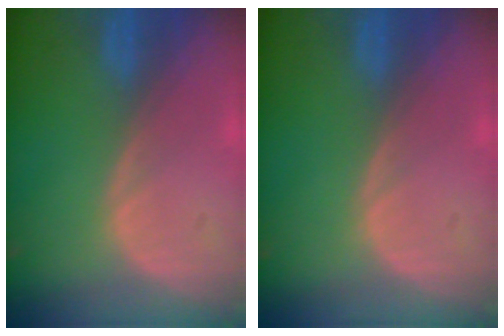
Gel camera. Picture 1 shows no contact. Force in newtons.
{"total": 0.0}